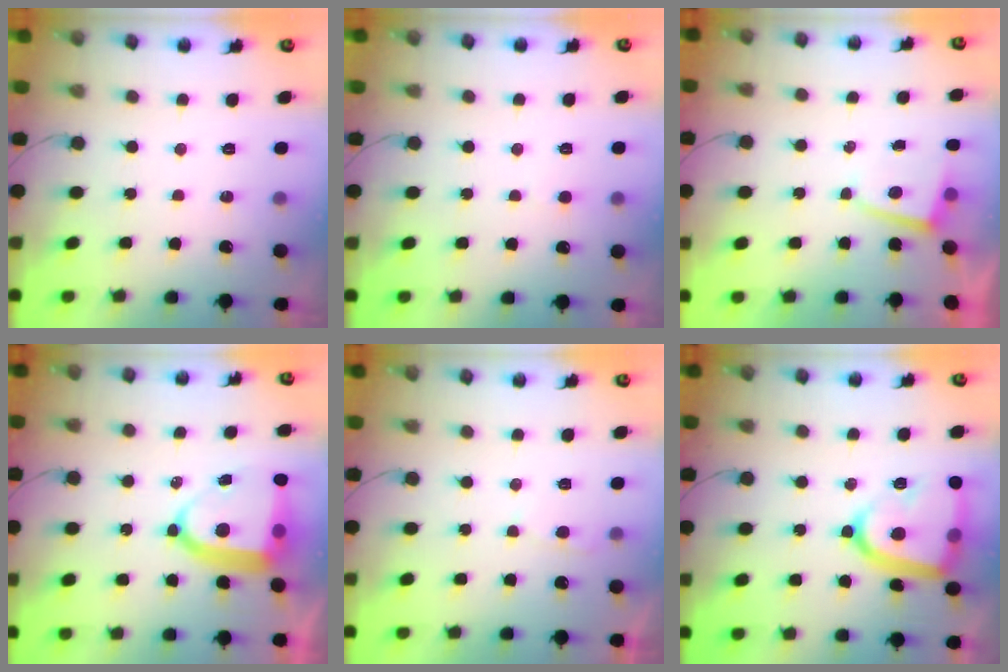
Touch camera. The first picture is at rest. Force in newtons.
{"total": 2.9, "press": 2.9, "slide": 0.3}
{"total": 1.2, "press": 1.2, "slide": 0.2}
{"total": 12.1, "press": 12.0, "slide": 1.5}
{"total": 2.5, "press": 2.5, "slide": 0.4}
{"total": 17.0, "press": 16.9, "slide": 1.2}